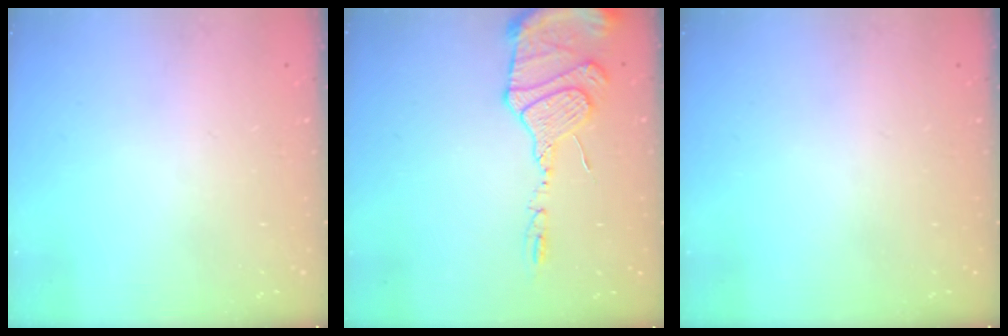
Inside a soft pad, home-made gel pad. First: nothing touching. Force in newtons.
{"total": 14.8, "press": 14.5, "slide": 2.9}
{"total": 0.0}